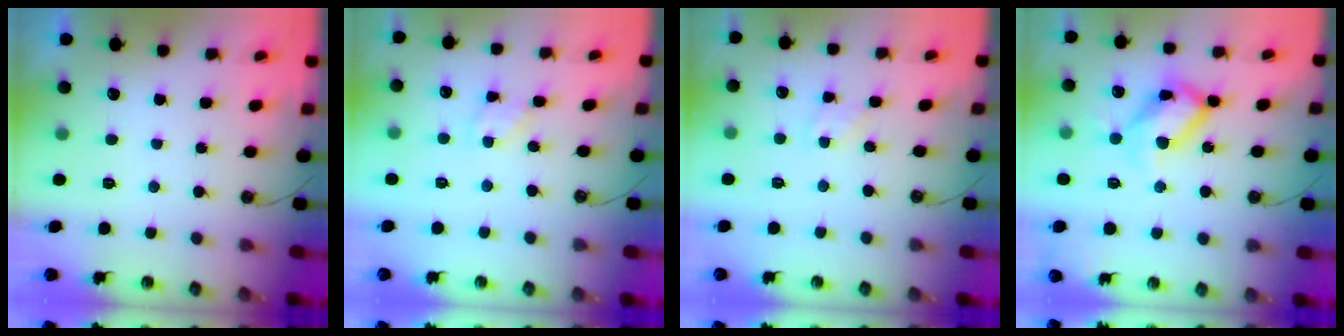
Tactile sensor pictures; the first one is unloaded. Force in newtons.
{"total": 3.1, "press": 3.1, "slide": 0.3}
{"total": 3.5, "press": 3.5, "slide": 0.5}
{"total": 16.7, "press": 16.6, "slide": 1.5}